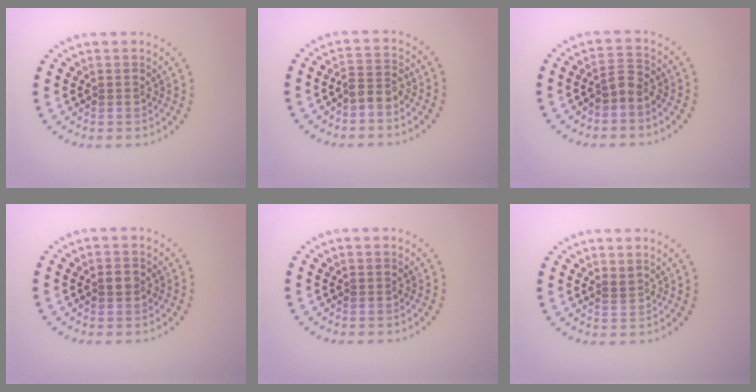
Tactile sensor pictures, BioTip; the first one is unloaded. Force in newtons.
{"total": 2.0, "press": 1.6, "slide": 1.2}
{"total": 1.8, "press": 1.4, "slide": 1.2}
{"total": 1.2, "press": 1.2, "slide": 0.1}
{"total": 0.0}
{"total": 0.6, "press": 0.2, "slide": 0.5}